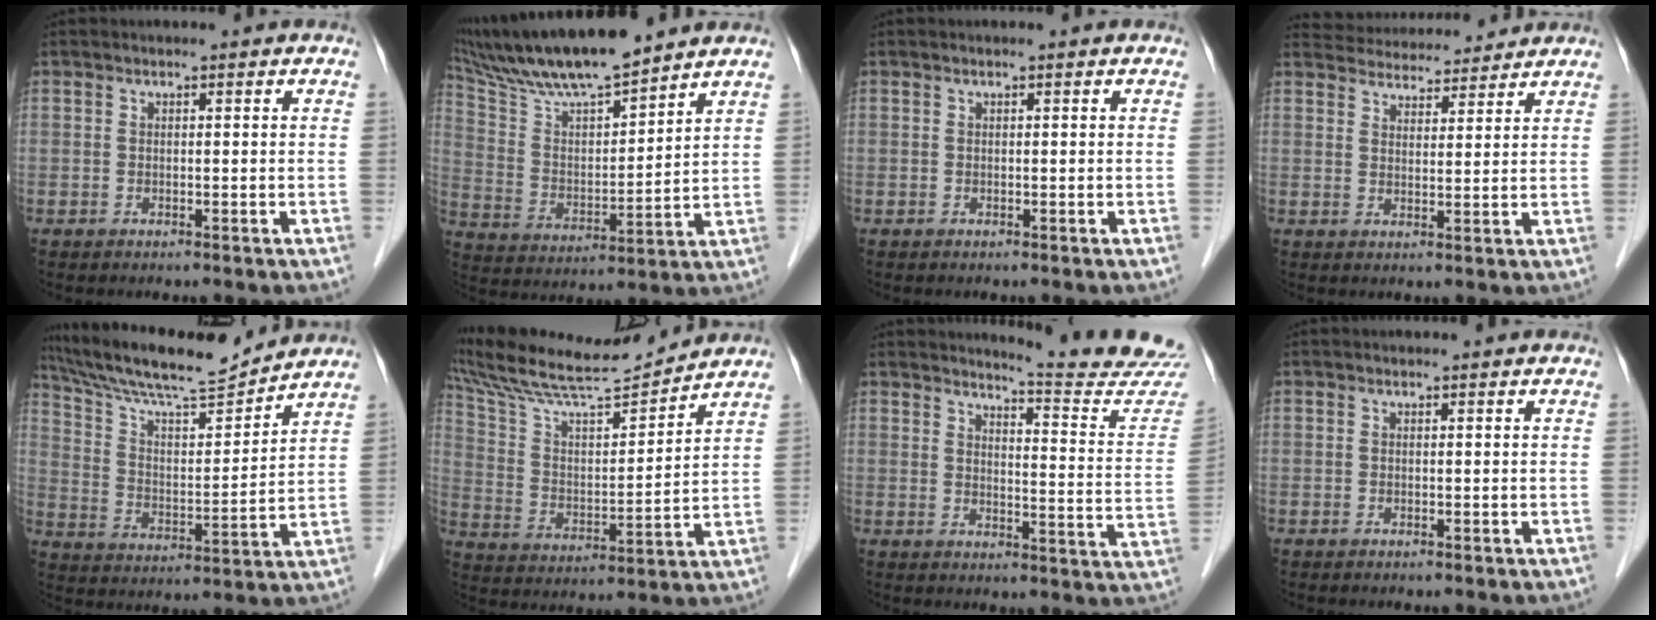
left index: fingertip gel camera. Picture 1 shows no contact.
{"total": 14.8, "force": [13.0, 1.2, 7.1], "torque": [-0.138, 0.007, 0.243]}
{"total": 0.0}
{"total": 10.5, "force": [10.1, 2.2, 1.9], "torque": [-0.025, 0.021, 0.141]}
{"total": 15.7, "force": [14.5, 0.9, 5.9], "torque": [-0.114, 0.002, 0.249]}
{"total": 16.5, "force": [15.4, 0.7, 6.1], "torque": [-0.121, 0.005, 0.268]}
{"total": 15.2, "force": [15.0, -1.0, 2.5], "torque": [-0.029, -0.125, 0.160]}
{"total": 0.0}